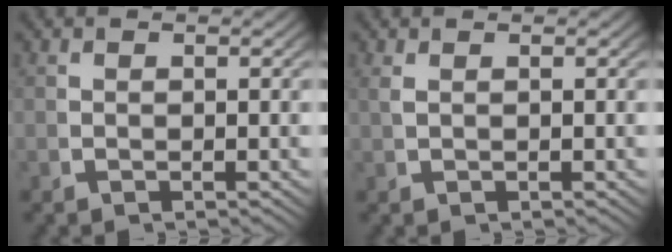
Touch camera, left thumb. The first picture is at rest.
{"total": 0.8, "force": [0.5, -0.2, 0.5], "torque": [-0.016, 0.000, 0.017]}